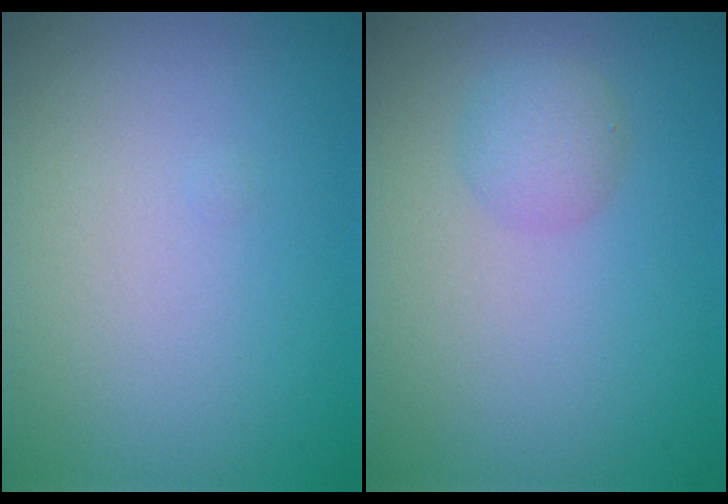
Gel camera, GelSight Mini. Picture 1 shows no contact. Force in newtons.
{"total": 1.9, "press": 1.9, "slide": 0.1}